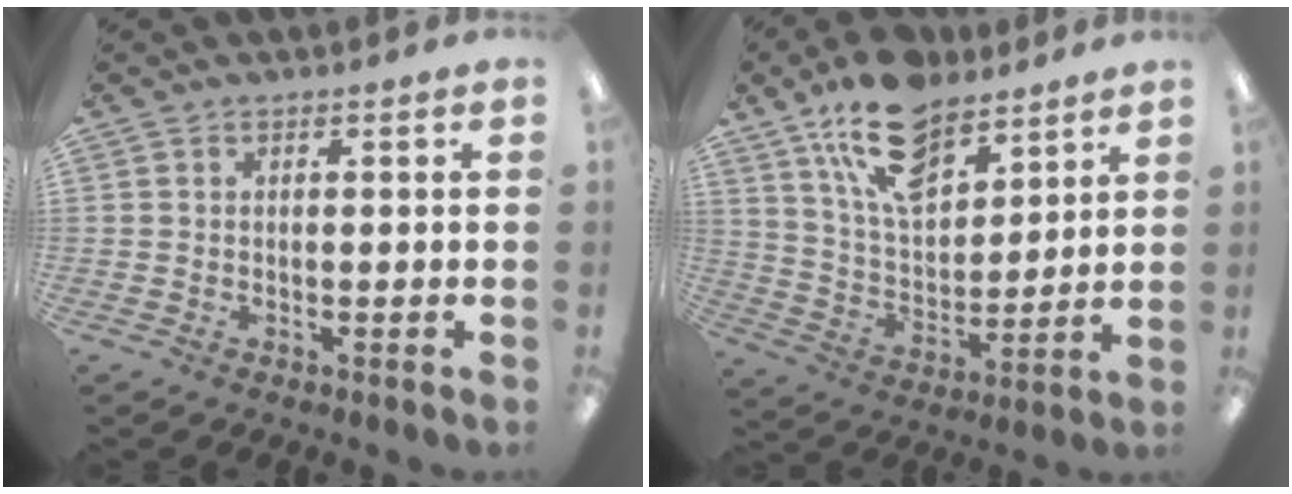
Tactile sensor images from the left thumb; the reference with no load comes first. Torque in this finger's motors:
{"motor_torque": [0.42, 0.21, 1.67, -1.11, 0.33]}